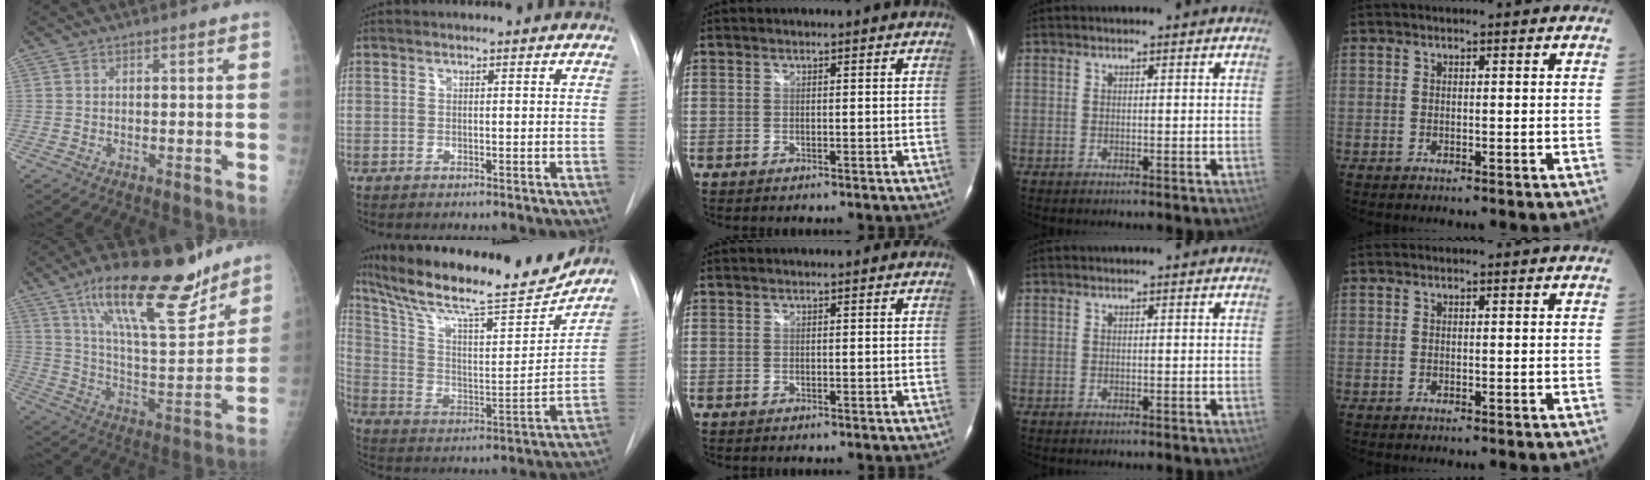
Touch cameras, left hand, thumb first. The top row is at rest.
{"thumb": {"total": 22.8, "force": [15.4, 7.0, 15.3], "torque": [-0.216, -0.074, 0.260]}, "index": {"total": 21.5, "force": [18.6, 2.6, 10.4], "torque": [-0.186, -0.009, 0.296]}}